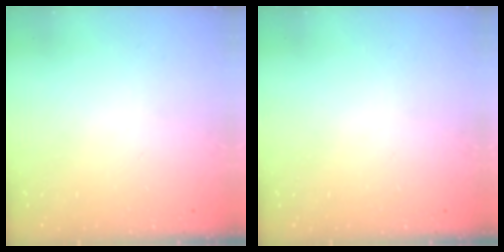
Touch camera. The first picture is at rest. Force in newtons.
{"total": 0.0}